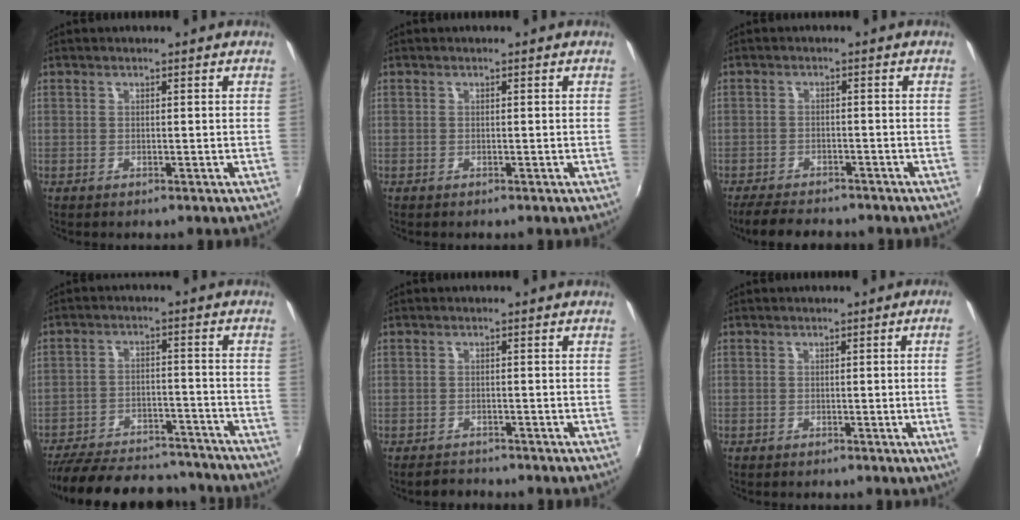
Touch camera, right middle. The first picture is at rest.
{"total": 0.0}
{"total": 7.6, "force": [-6.6, 2.3, 3.0], "torque": [-0.079, -0.014, -0.105]}
{"total": 24.4, "force": [-21.0, 7.9, 9.7], "torque": [-0.201, 0.002, -0.281]}
{"total": 2.2, "force": [-2.1, 0.7, 0.1], "torque": [-0.012, -0.003, -0.037]}
{"total": 4.0, "force": [-0.1, -2.0, 3.5], "torque": [-0.057, -0.011, 0.004]}